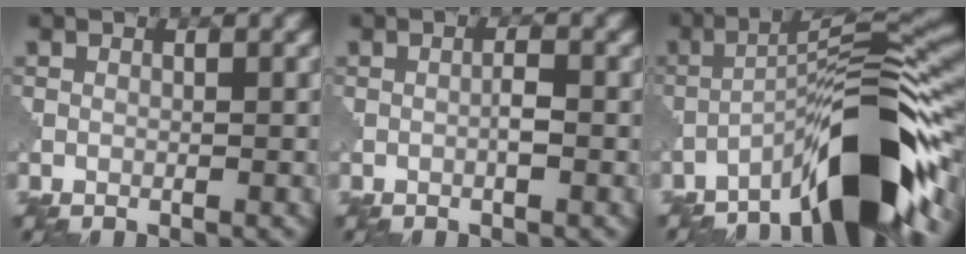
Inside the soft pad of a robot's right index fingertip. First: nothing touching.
{"total": 0.8, "force": [0.0, 0.0, 0.8], "torque": [-0.014, 0.004, 0.001]}
{"total": 11.2, "force": [-6.7, 1.9, 8.7], "torque": [-0.121, 0.022, -0.115]}